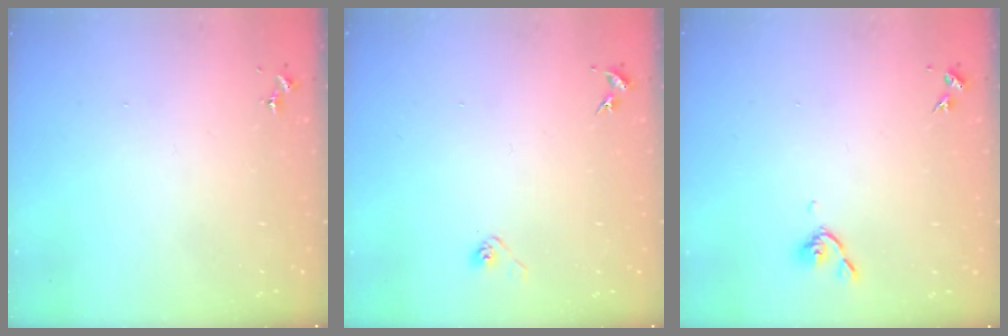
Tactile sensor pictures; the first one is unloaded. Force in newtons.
{"total": 3.2, "press": 3.0, "slide": 0.9}
{"total": 5.1, "press": 5.0, "slide": 0.8}